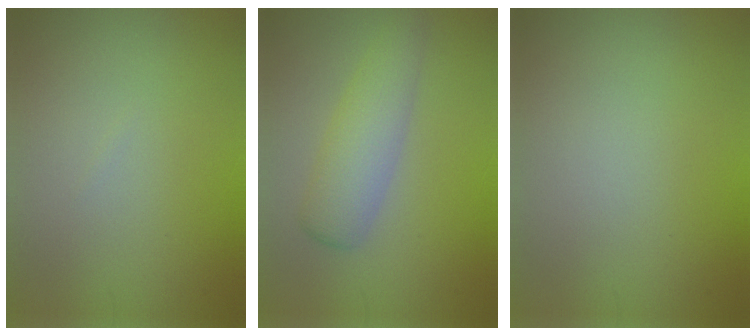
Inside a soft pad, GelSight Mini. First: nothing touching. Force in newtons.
{"total": 3.7, "press": 3.7, "slide": 0.1}
{"total": 0.0}